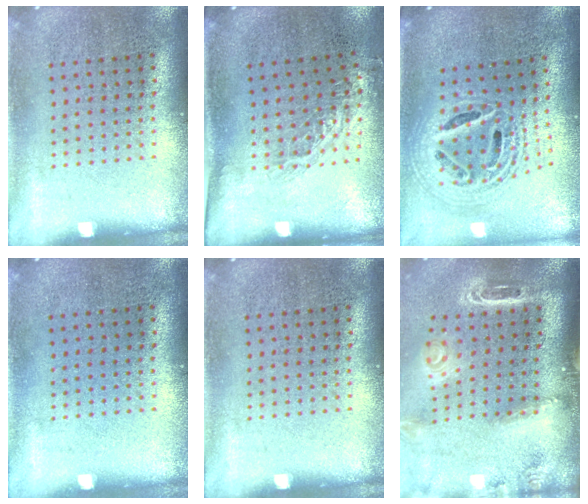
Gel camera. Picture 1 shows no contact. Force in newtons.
{"total": 0.8, "press": 0.8, "slide": 0.3}
{"total": 2.2, "press": 1.6, "slide": 1.4}
{"total": 0.0}
{"total": 0.0}
{"total": 3.1, "press": 2.1, "slide": 2.3}